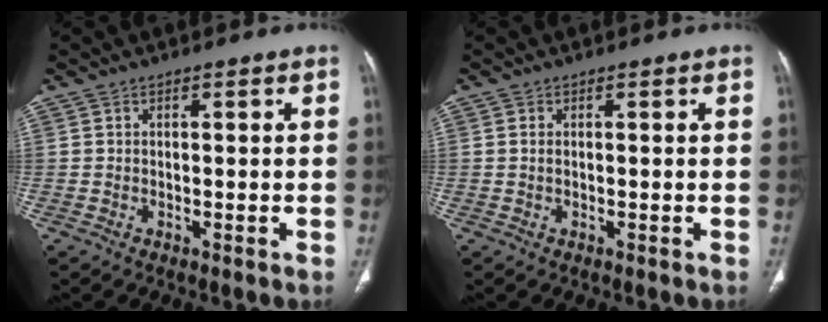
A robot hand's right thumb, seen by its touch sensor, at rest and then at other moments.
{"total": 0.7, "force": [0.1, 0.4, 0.6], "torque": [-0.018, 0.003, 0.004]}